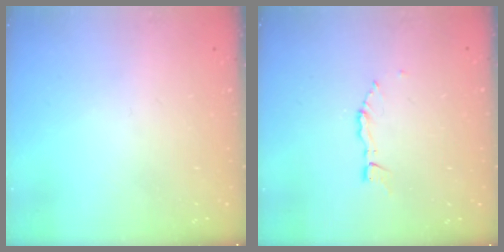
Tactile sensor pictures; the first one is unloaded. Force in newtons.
{"total": 2.9, "press": 2.8, "slide": 0.3}